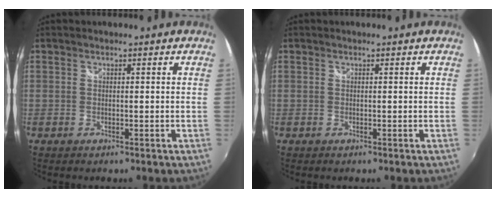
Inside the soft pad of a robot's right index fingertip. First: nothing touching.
{"total": 0.0}